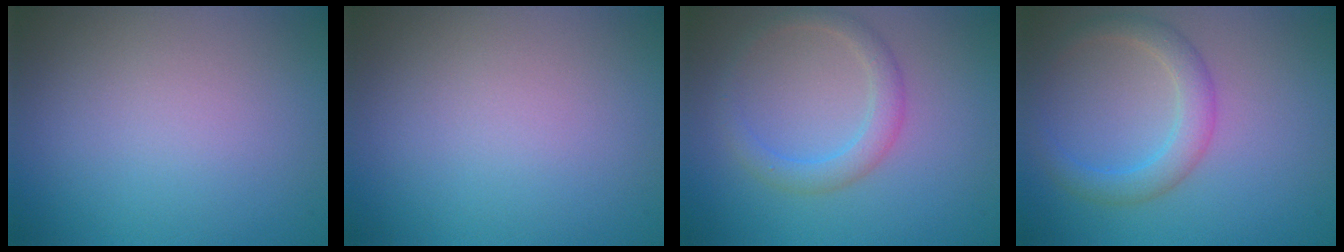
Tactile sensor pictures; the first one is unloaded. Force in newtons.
{"total": 0.0}
{"total": 2.5, "press": 2.5, "slide": 0.0}
{"total": 3.0, "press": 3.0, "slide": 0.1}